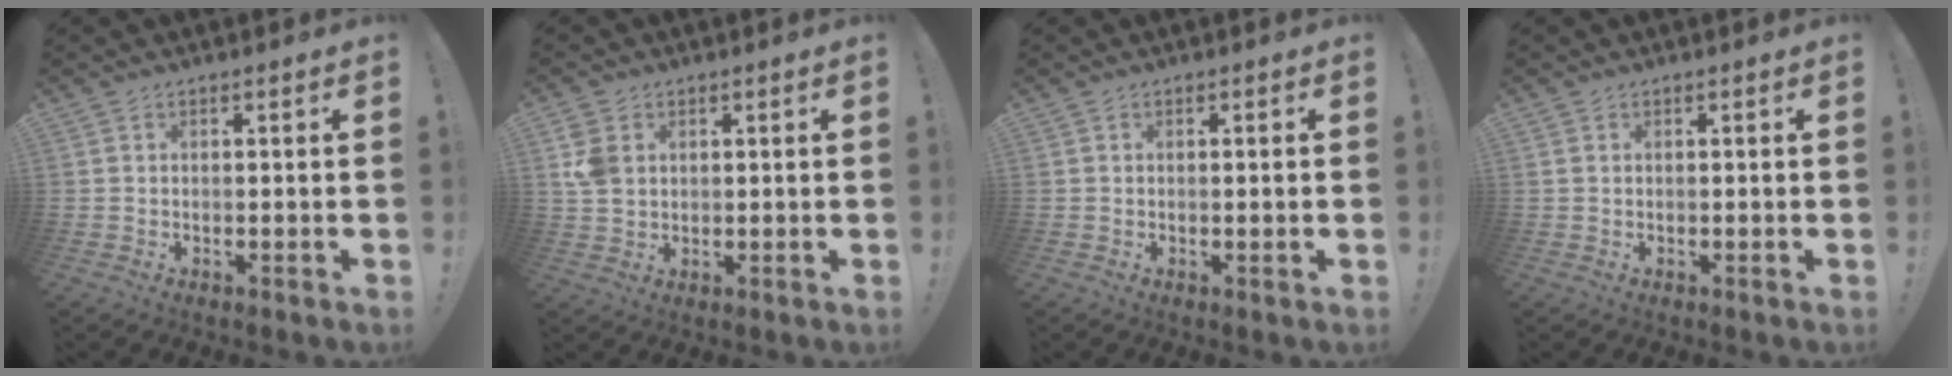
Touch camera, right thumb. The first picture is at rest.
{"total": 6.6, "force": [2.1, 5.0, 3.8], "torque": [-0.070, 0.004, 0.044]}
{"total": 0.9, "force": [-0.1, -0.3, 0.9], "torque": [-0.011, -0.003, -0.003]}
{"total": 0.5, "force": [0.3, 0.4, 0.2], "torque": [-0.008, 0.003, 0.006]}